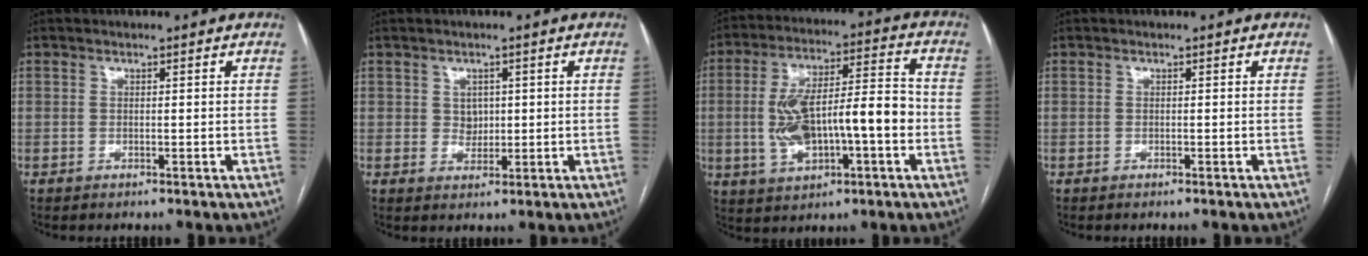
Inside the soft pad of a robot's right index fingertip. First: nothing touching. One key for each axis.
{"total": 2.5, "fx": 0.6, "fy": 2.1, "fz": 1.3, "tx": -0.018, "ty": 0.000, "tz": 0.013}
{"total": 15.4, "fx": -2.2, "fy": 4.6, "fz": 14.5, "tx": -0.264, "ty": 0.028, "tz": -0.028}
{"total": 0.0}